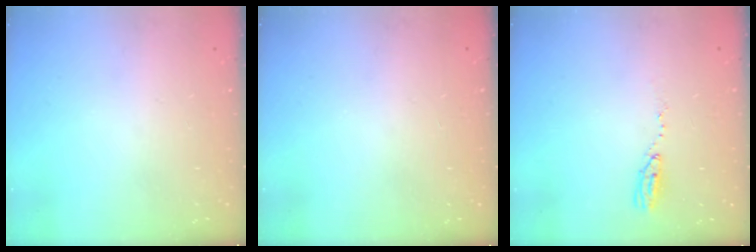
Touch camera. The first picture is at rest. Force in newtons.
{"total": 0.0}
{"total": 4.3, "press": 4.3, "slide": 0.4}